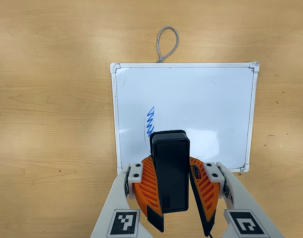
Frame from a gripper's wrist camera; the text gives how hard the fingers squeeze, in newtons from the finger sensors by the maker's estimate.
{"total": 10.4, "left": 10.4, "right": 10.5}